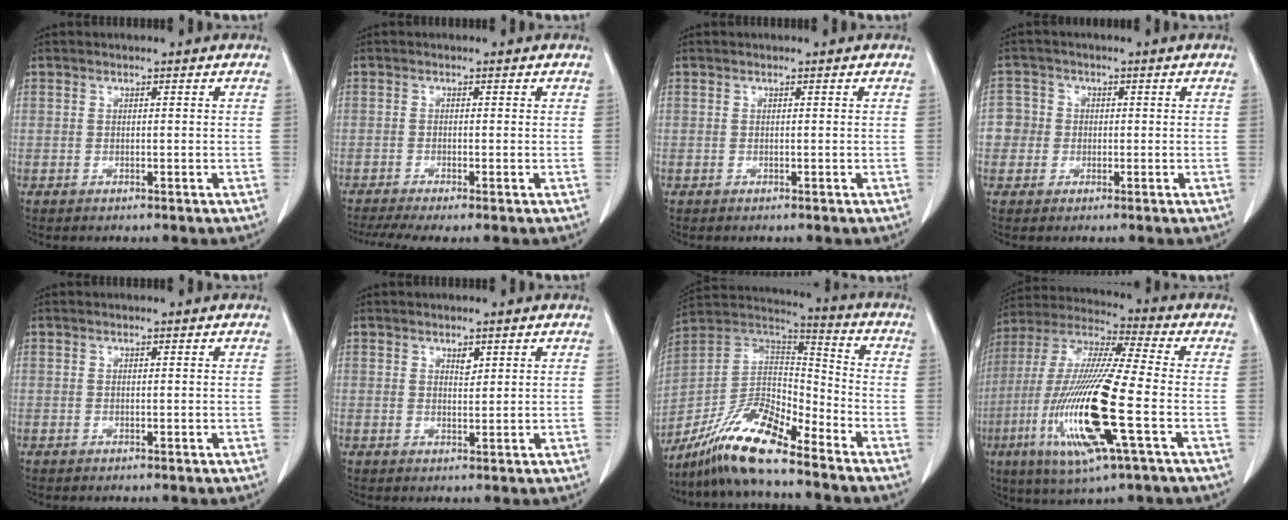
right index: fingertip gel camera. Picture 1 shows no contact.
{"total": 4.8, "force": [-3.0, 1.0, 3.6], "torque": [-0.067, -0.009, -0.052]}
{"total": 0.0}
{"total": 3.9, "force": [-0.2, 3.9, 0.1], "torque": [0.011, 0.016, -0.007]}
{"total": 0.0}
{"total": 1.6, "force": [1.0, 0.7, 1.0], "torque": [-0.014, -0.005, 0.019]}
{"total": 13.8, "force": [-10.7, 2.6, 8.3], "torque": [-0.158, 0.019, -0.198]}
{"total": 19.8, "force": [-5.6, 1.4, 18.9], "torque": [-0.409, -0.025, -0.107]}